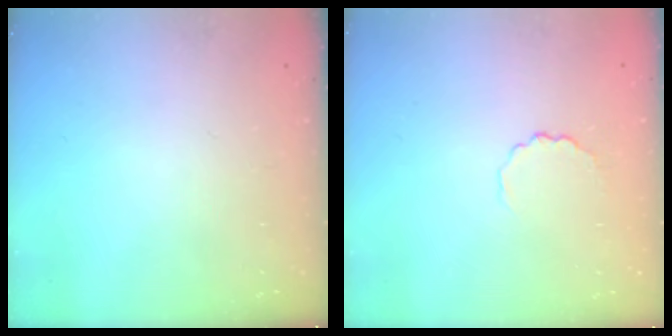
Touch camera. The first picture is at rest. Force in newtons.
{"total": 2.8, "press": 2.6, "slide": 1.1}